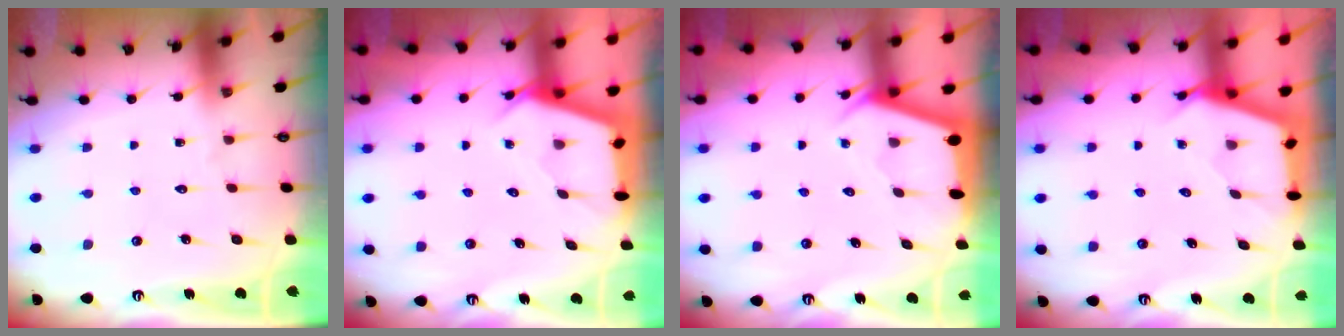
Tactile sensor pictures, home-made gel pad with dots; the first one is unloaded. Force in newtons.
{"total": 2.9, "press": 2.9, "slide": 0.4}
{"total": 2.2, "press": 2.2, "slide": 0.3}
{"total": 2.7, "press": 2.7, "slide": 0.3}